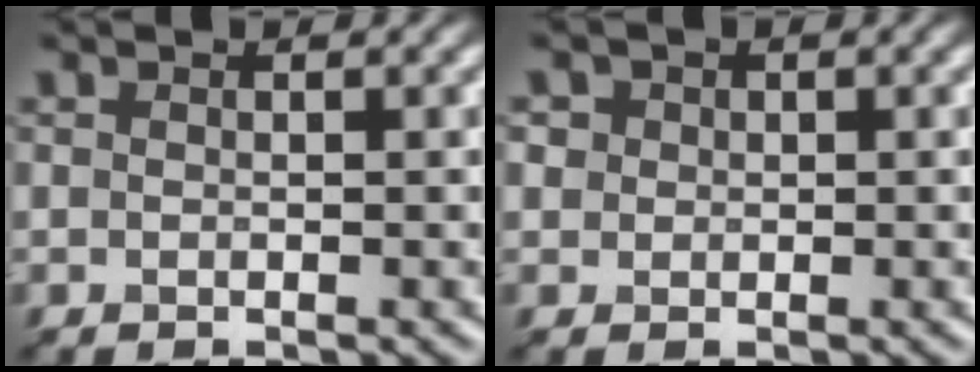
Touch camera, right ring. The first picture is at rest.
{"total": 0.9, "force": [0.4, 0.6, -0.5], "torque": [-0.007, 0.008, 0.011]}